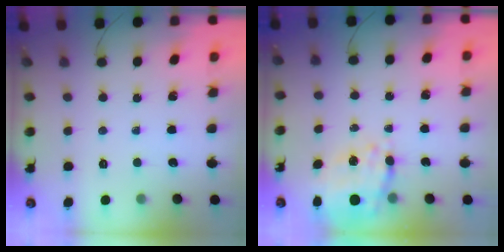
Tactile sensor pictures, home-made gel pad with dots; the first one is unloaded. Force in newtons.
{"total": 8.6, "press": 7.7, "slide": 3.8}